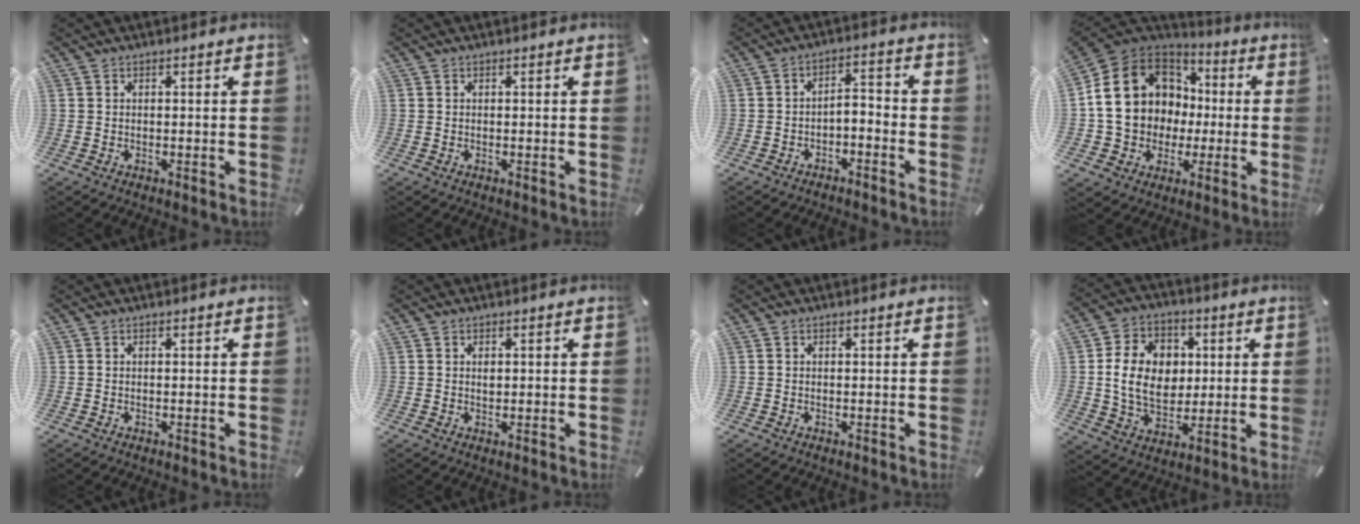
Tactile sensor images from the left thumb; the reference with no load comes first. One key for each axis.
{"total": 0.0}
{"total": 4.1, "fx": -3.3, "fy": 1.7, "fz": 1.7, "tx": -0.027, "ty": 0.020, "tz": -0.065}
{"total": 17.1, "fx": 0.1, "fy": 15.5, "fz": 7.3, "tx": -0.147, "ty": 0.010, "tz": 0.019}
{"total": 0.0}
{"total": 1.1, "fx": 0.2, "fy": 0.7, "fz": 0.8, "tx": -0.018, "ty": 0.002, "tz": 0.004}
{"total": 0.0}
{"total": 13.7, "fx": 1.1, "fy": 10.9, "fz": 8.2, "tx": -0.156, "ty": 0.017, "tz": 0.022}